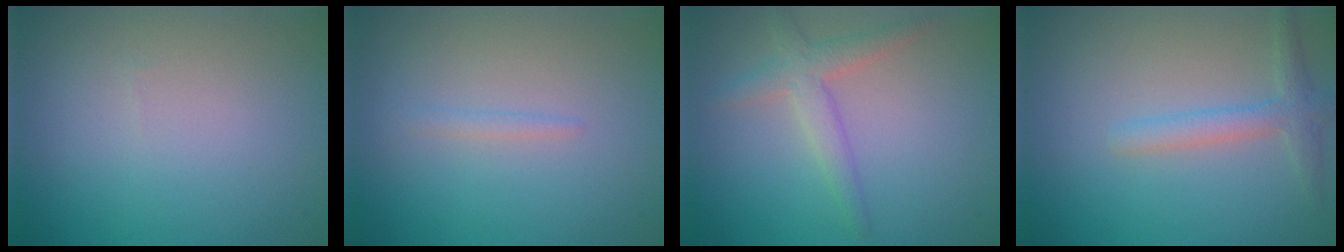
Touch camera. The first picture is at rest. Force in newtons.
{"total": 0.8, "press": 0.7, "slide": 0.1}
{"total": 2.6, "press": 2.6, "slide": 0.2}
{"total": 2.3, "press": 2.3, "slide": 0.1}